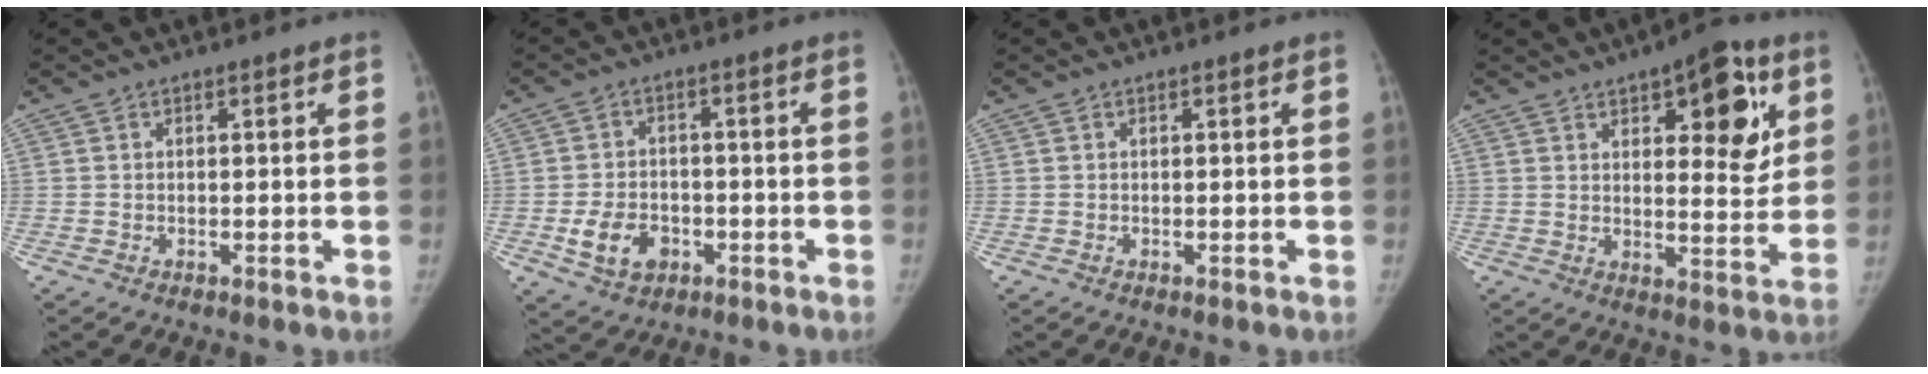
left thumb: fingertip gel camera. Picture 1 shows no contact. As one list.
[{"total": 7.5, "force": [-2.6, 5.5, 4.3], "torque": [-0.064, 0.013, -0.040]}, {"total": 0.0}, {"total": 14.4, "force": [6.1, 6.1, 11.5], "torque": [-0.106, -0.022, 0.078]}]